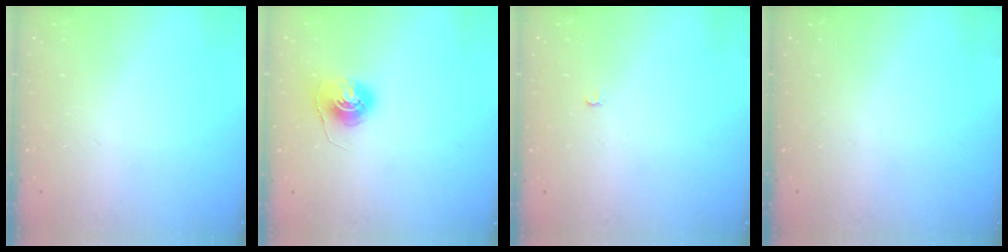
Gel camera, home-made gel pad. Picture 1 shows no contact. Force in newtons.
{"total": 6.4, "press": 6.4, "slide": 0.6}
{"total": 2.0, "press": 2.0, "slide": 0.4}
{"total": 0.0}